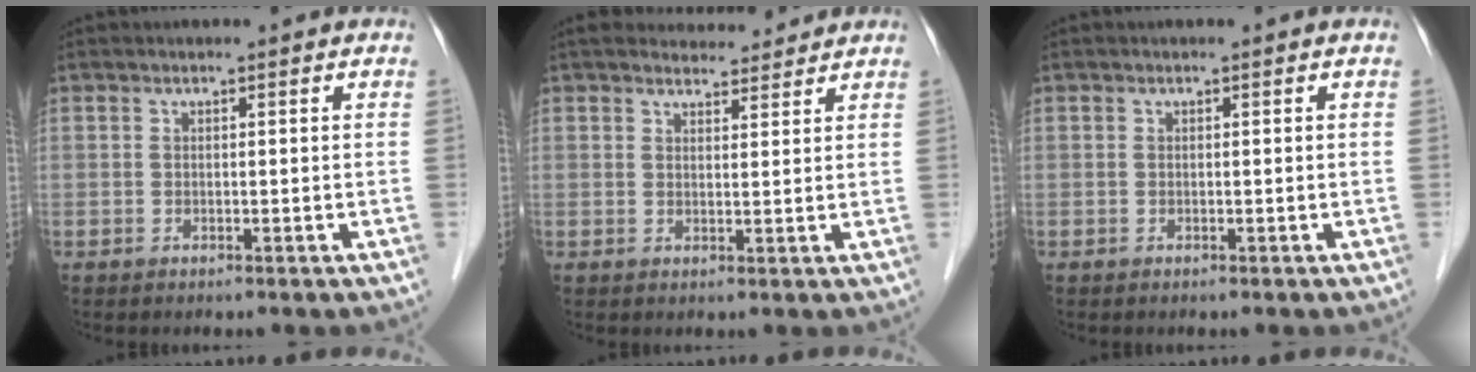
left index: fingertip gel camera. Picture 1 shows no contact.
{"total": 5.1, "force": [4.9, 1.2, 0.8], "torque": [-0.010, 0.013, 0.066]}
{"total": 0.0}